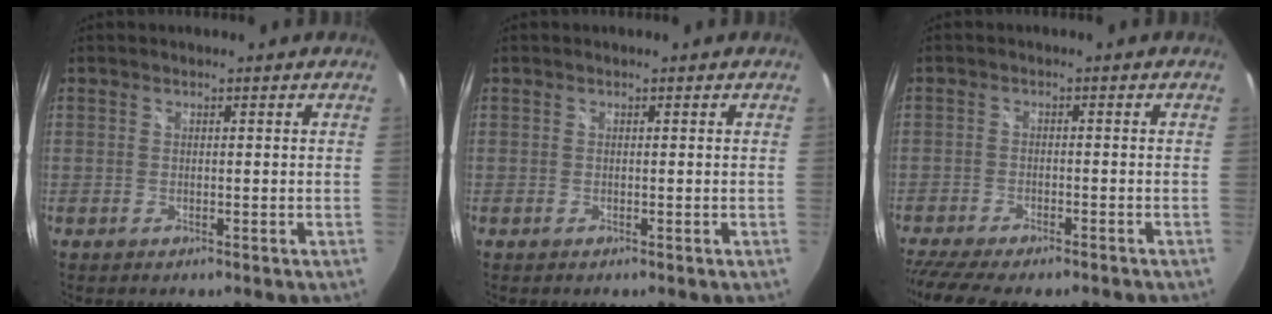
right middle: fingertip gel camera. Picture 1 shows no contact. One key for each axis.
{"total": 0.0}
{"total": 10.9, "fx": -9.2, "fy": 2.0, "fz": 5.5, "tx": -0.125, "ty": -0.035, "tz": -0.147}